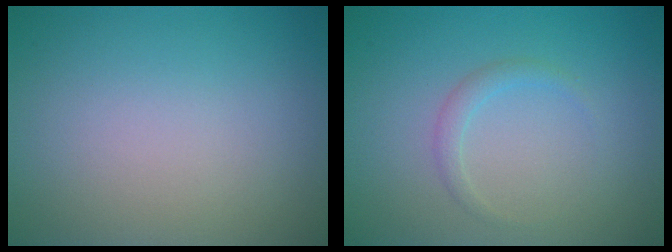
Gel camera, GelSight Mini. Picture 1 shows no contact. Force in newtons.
{"total": 1.2, "press": 1.1, "slide": 0.2}